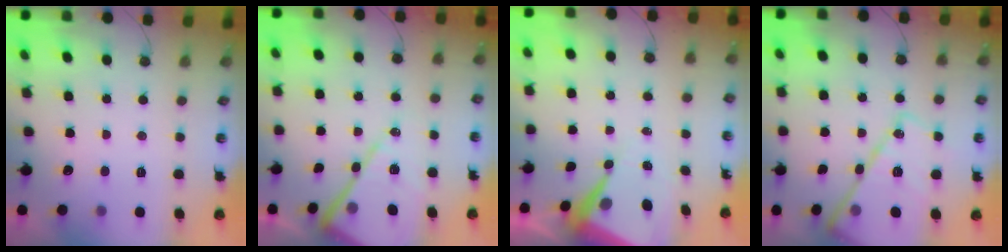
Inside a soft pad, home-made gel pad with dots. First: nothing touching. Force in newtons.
{"total": 15.4, "press": 15.3, "slide": 1.5}
{"total": 10.5, "press": 10.5, "slide": 0.7}
{"total": 17.4, "press": 17.3, "slide": 1.7}